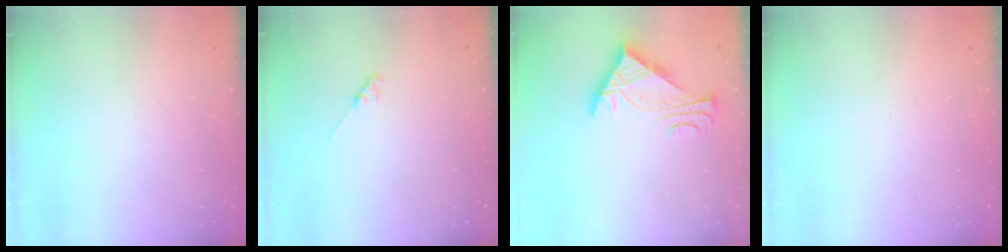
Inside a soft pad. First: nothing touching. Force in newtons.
{"total": 1.8, "press": 1.7, "slide": 0.3}
{"total": 5.8, "press": 5.7, "slide": 0.8}
{"total": 0.0}